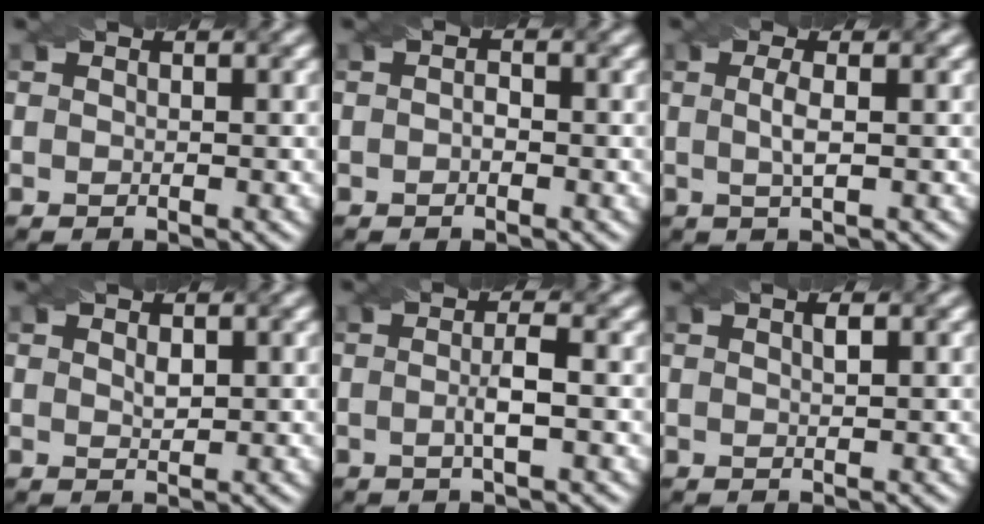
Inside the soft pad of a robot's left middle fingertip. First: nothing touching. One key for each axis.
{"total": 1.0, "fx": -0.2, "fy": 0.6, "fz": 0.7, "tx": -0.015, "ty": -0.002, "tz": -0.005}
{"total": 1.9, "fx": 0.0, "fy": 0.4, "fz": 1.8, "tx": -0.037, "ty": 0.003, "tz": 0.000}
{"total": 1.0, "fx": 0.5, "fy": 0.5, "fz": 0.7, "tx": -0.014, "ty": -0.001, "tz": 0.011}
{"total": 2.4, "fx": -0.3, "fy": 0.4, "fz": 2.4, "tx": -0.045, "ty": -0.002, "tz": -0.007}
{"total": 0.8, "fx": 0.3, "fy": 0.2, "fz": 0.7, "tx": -0.014, "ty": 0.001, "tz": 0.007}